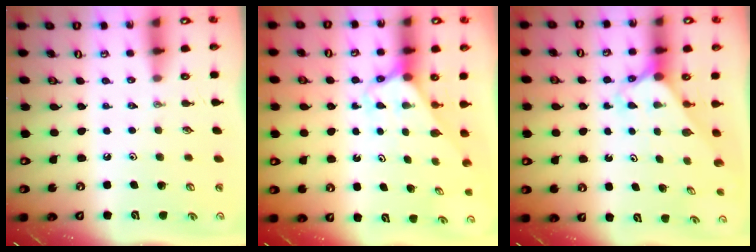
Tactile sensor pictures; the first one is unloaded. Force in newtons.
{"total": 2.5, "press": 2.5, "slide": 0.2}
{"total": 2.3, "press": 2.3, "slide": 0.1}